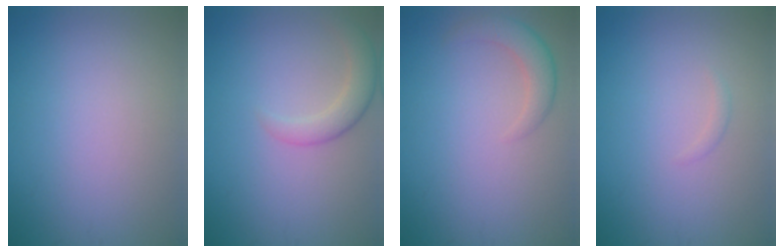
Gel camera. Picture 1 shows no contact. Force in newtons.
{"total": 2.7, "press": 2.7, "slide": 0.2}
{"total": 2.6, "press": 2.6, "slide": 0.3}
{"total": 0.5, "press": 0.5, "slide": 0.0}